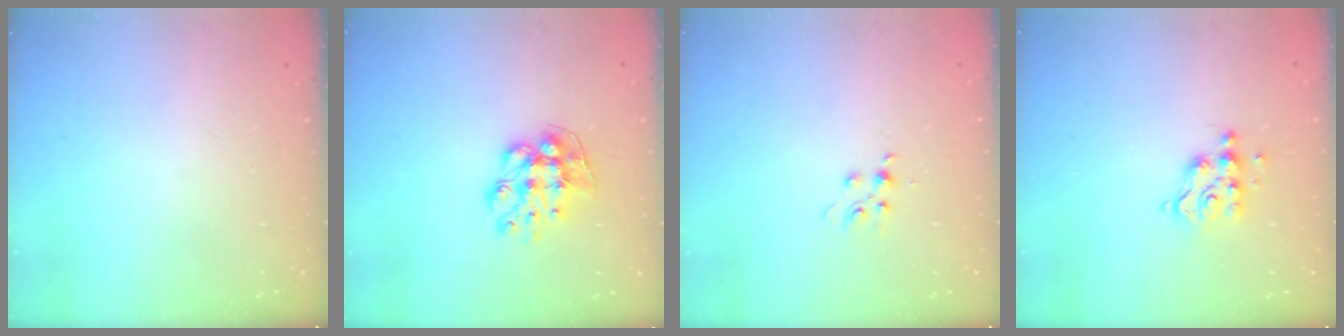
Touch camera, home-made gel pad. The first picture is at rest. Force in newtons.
{"total": 9.6, "press": 9.6, "slide": 0.4}
{"total": 4.5, "press": 4.2, "slide": 1.4}
{"total": 7.9, "press": 7.9, "slide": 0.4}